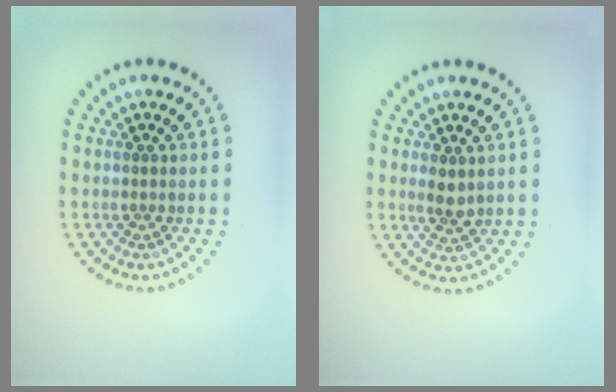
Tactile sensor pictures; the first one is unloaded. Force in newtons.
{"total": 1.7, "press": 1.7, "slide": 0.4}